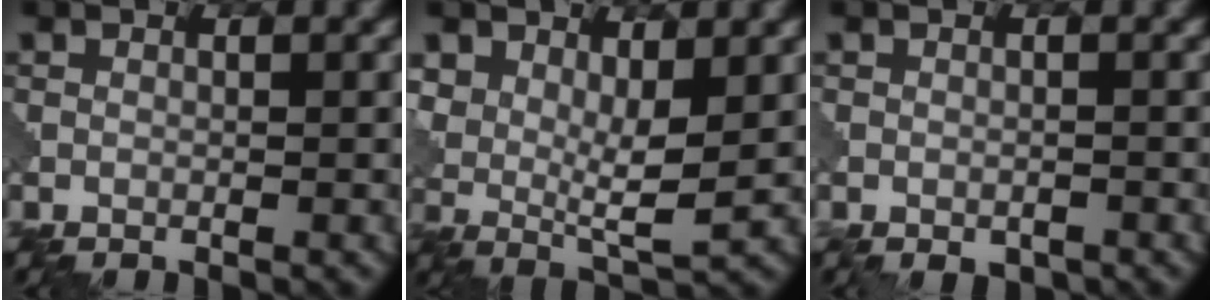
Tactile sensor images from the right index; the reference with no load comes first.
{"total": 3.6, "force": [1.3, 1.5, 3.0], "torque": [-0.068, -0.014, 0.029]}
{"total": 1.3, "force": [-1.2, 0.5, 0.0], "torque": [-0.003, -0.008, -0.008]}